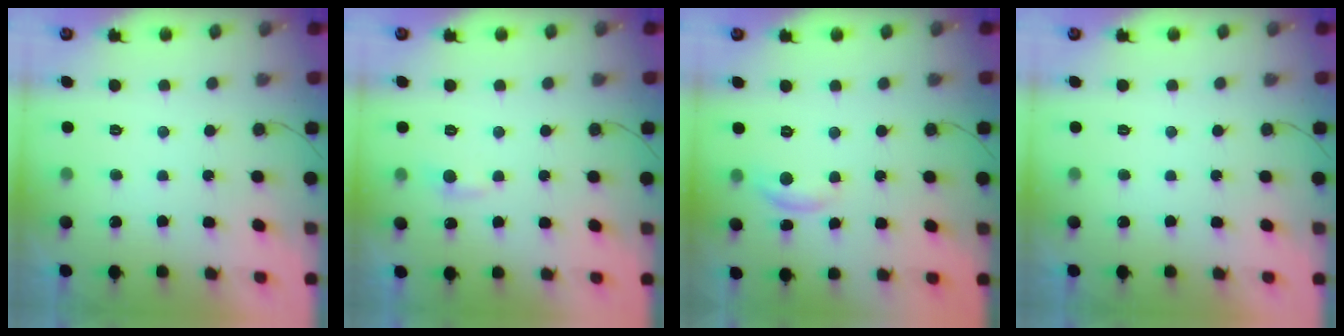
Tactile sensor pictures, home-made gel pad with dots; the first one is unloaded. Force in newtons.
{"total": 3.8, "press": 3.8, "slide": 0.4}
{"total": 6.7, "press": 6.7, "slide": 0.4}
{"total": 0.0}